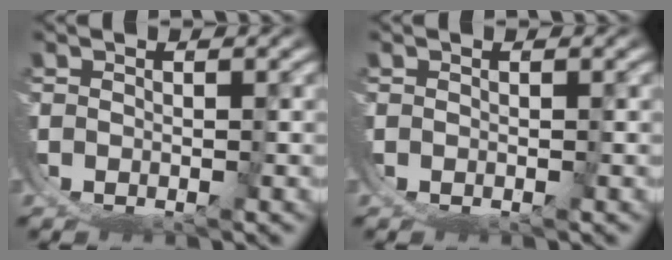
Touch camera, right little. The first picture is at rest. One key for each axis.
{"total": 0.0}